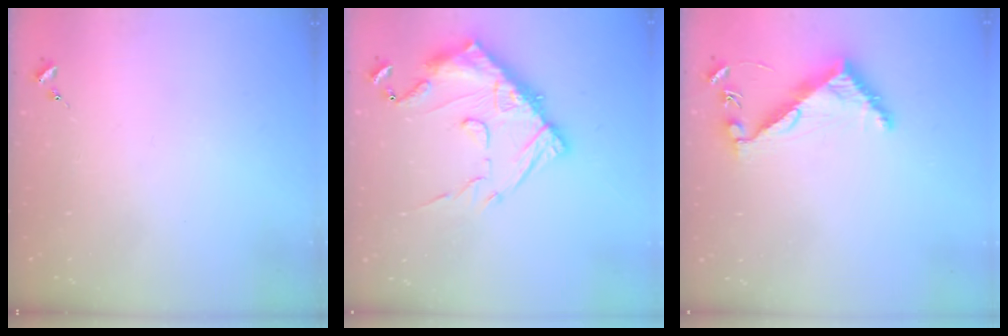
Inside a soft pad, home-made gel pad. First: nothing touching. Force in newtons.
{"total": 17.5, "press": 17.5, "slide": 1.6}
{"total": 7.5, "press": 7.4, "slide": 0.6}